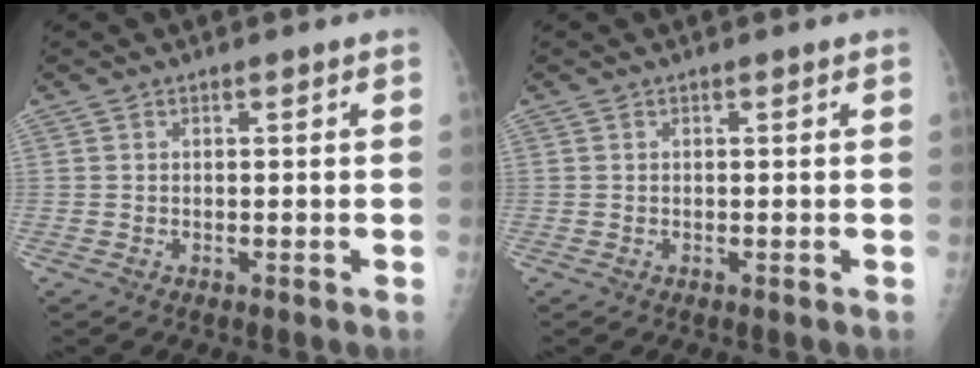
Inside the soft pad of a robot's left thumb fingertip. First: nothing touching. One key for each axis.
{"total": 0.0}